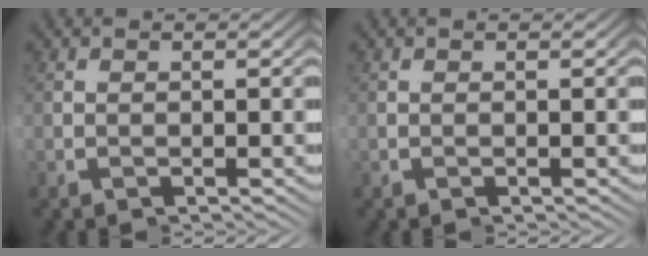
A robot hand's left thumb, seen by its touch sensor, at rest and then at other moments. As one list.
[{"total": 0.0}]